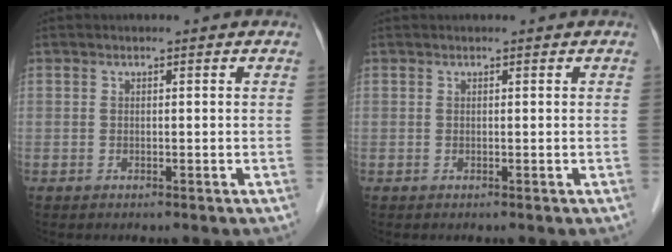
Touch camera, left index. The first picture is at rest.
{"total": 0.7, "force": [0.7, 0.0, 0.1], "torque": [-0.004, 0.015, 0.015]}